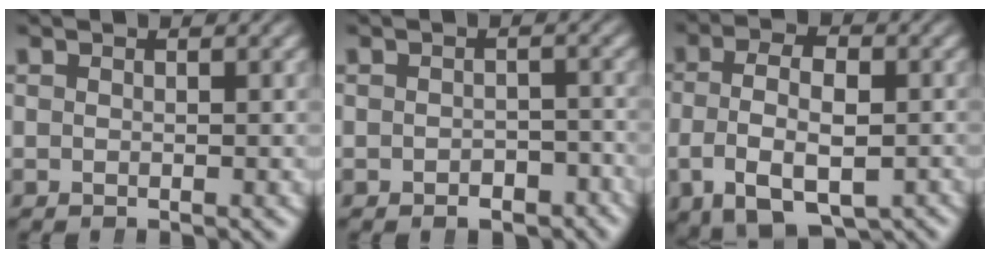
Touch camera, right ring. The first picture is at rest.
{"total": 1.8, "force": [-1.7, 0.6, 0.1], "torque": [0.008, -0.004, -0.029]}
{"total": 8.4, "force": [-2.6, 5.3, 5.9], "torque": [-0.119, -0.028, -0.025]}